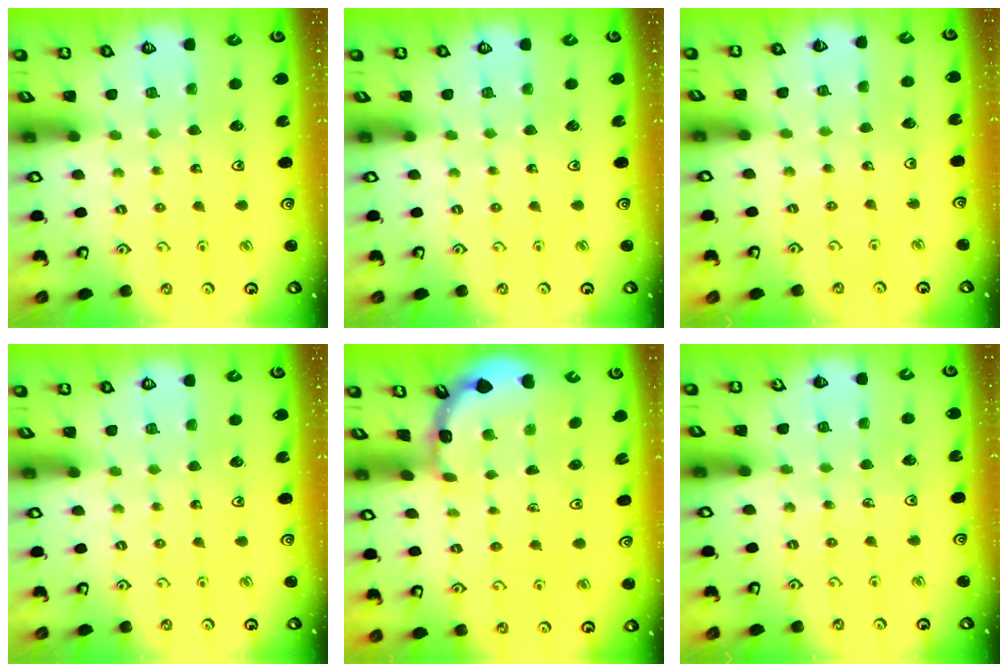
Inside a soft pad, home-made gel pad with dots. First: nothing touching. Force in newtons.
{"total": 0.0}
{"total": 2.6, "press": 2.6, "slide": 0.2}
{"total": 0.0}
{"total": 1.8, "press": 1.7, "slide": 0.0}
{"total": 5.0, "press": 4.9, "slide": 1.1}